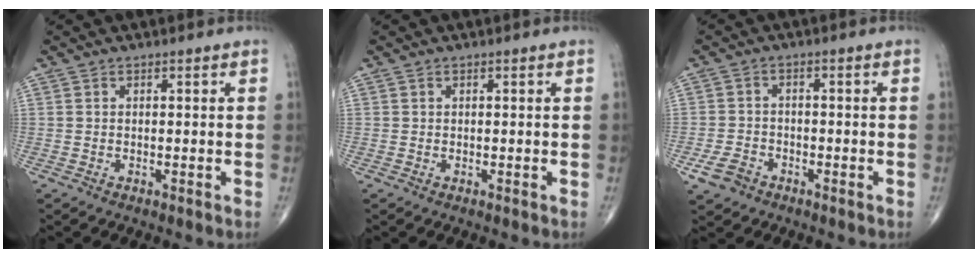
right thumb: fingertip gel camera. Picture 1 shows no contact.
{"total": 0.0}
{"total": 4.5, "force": [-2.6, 3.1, 1.9], "torque": [-0.035, 0.013, -0.044]}